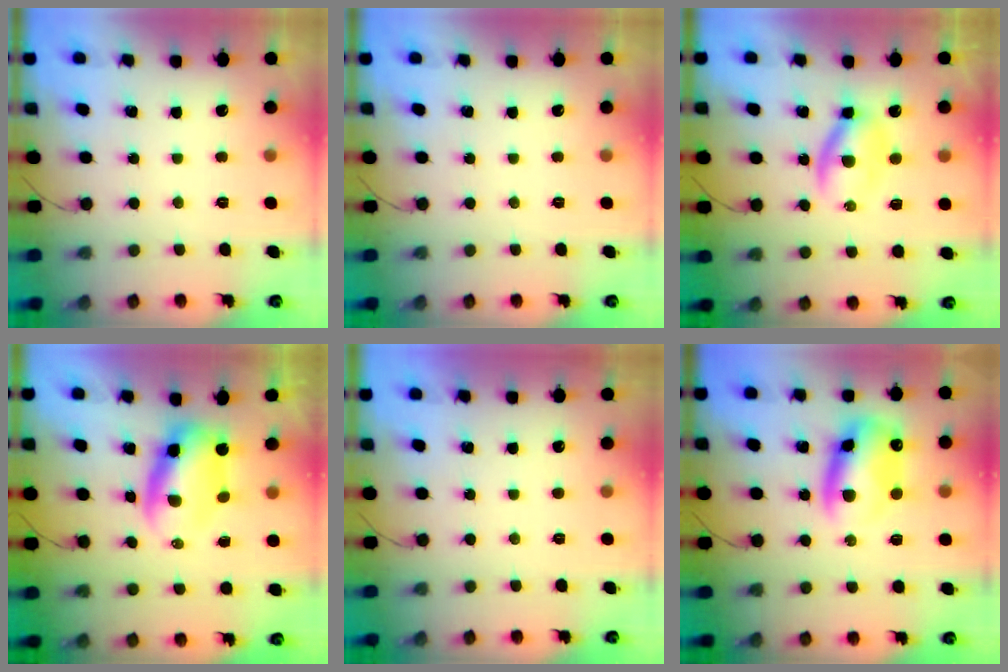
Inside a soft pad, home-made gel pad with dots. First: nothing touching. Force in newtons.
{"total": 0.0}
{"total": 5.0, "press": 4.9, "slide": 1.0}
{"total": 6.5, "press": 6.3, "slide": 1.5}
{"total": 1.0, "press": 1.0, "slide": 0.2}
{"total": 10.4, "press": 10.2, "slide": 2.3}